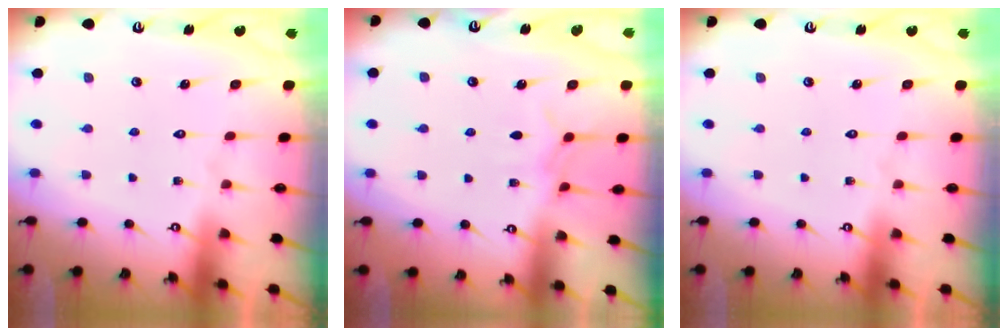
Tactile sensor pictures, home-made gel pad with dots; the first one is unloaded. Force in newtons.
{"total": 5.2, "press": 5.2, "slide": 0.6}
{"total": 0.0}